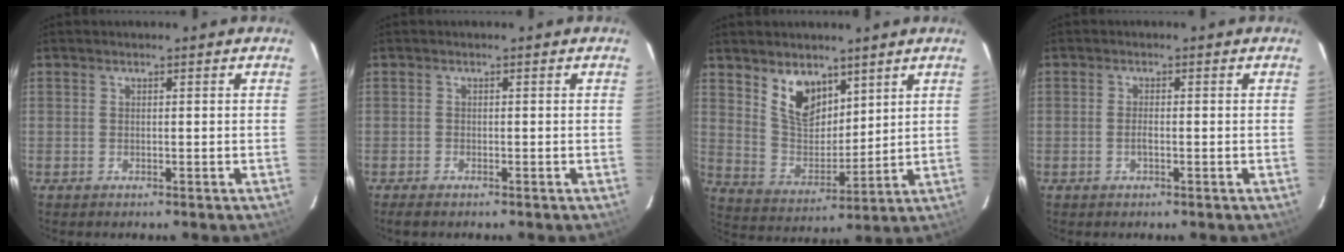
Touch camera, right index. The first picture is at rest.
{"total": 1.4, "force": [-1.2, 0.5, 0.6], "torque": [-0.016, -0.005, -0.024]}
{"total": 10.0, "force": [6.2, 5.8, 5.2], "torque": [-0.094, 0.005, 0.130]}
{"total": 1.5, "force": [-0.6, 0.5, 1.3], "torque": [-0.028, 0.000, -0.011]}